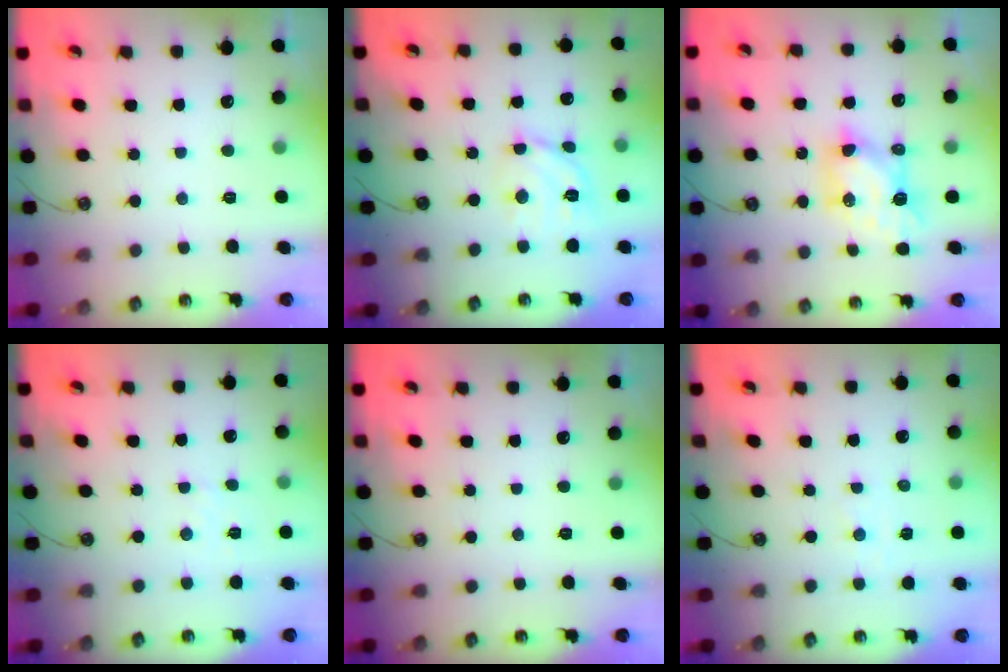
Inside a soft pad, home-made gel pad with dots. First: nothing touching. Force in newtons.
{"total": 12.3, "press": 12.2, "slide": 1.7}
{"total": 7.1, "press": 7.1, "slide": 0.8}
{"total": 2.9, "press": 2.9, "slide": 0.4}
{"total": 0.0}
{"total": 1.9, "press": 1.9, "slide": 0.3}